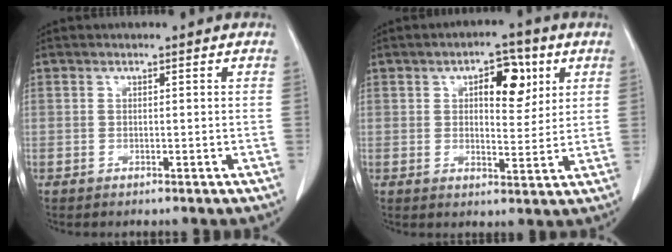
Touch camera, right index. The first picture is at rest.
{"total": 7.2, "force": [2.9, 3.2, 5.7], "torque": [-0.080, 0.009, 0.043]}